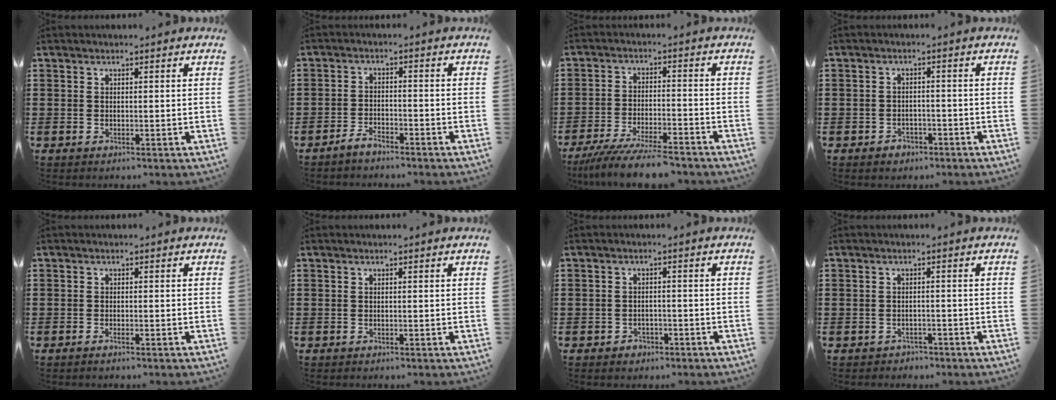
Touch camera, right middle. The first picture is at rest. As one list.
[{"total": 2.8, "force": [-2.7, 0.4, 0.5], "torque": [-0.022, 0.001, -0.056]}, {"total": 7.3, "force": [-6.6, 0.3, 3.1], "torque": [-0.069, -0.010, -0.125]}, {"total": 1.6, "force": [-1.4, 0.9, 0.2], "torque": [-0.010, -0.001, -0.030]}, {"total": 0.7, "force": [-0.5, 0.1, 0.5], "torque": [-0.010, -0.003, -0.009]}, {"total": 0.0}, {"total": 1.4, "force": [-1.2, 0.8, 0.1], "torque": [-0.009, -0.001, -0.027]}, {"total": 1.3, "force": [-1.2, 0.4, -0.2], "torque": [-0.004, 0.000, -0.028]}]